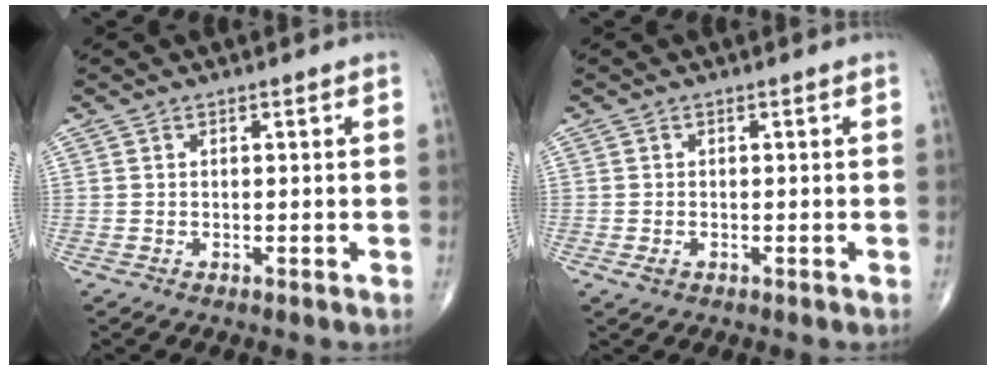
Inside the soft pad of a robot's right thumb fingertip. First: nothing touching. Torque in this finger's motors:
{"motor_torque": [0.53, 0.44, -0.03, -0.10, -0.01]}